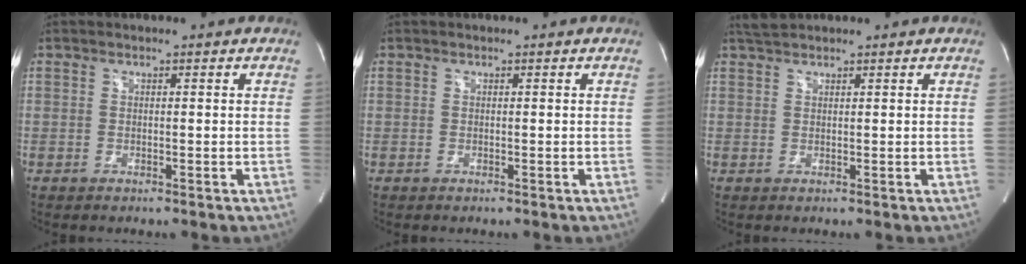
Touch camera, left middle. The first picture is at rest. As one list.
[{"total": 0.0}, {"total": 1.8, "force": [1.7, 0.1, 0.4], "torque": [-0.015, 0.012, 0.038]}]